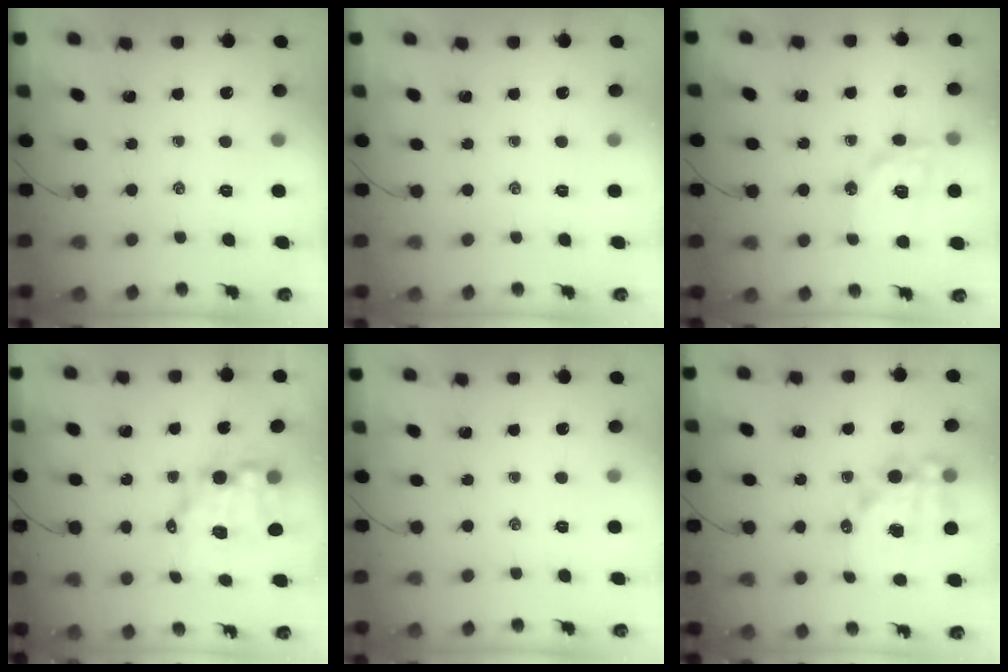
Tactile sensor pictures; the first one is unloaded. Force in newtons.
{"total": 0.0}
{"total": 14.2, "press": 14.0, "slide": 1.9}
{"total": 9.5, "press": 9.2, "slide": 2.6}
{"total": 0.0}
{"total": 14.9, "press": 14.5, "slide": 3.4}